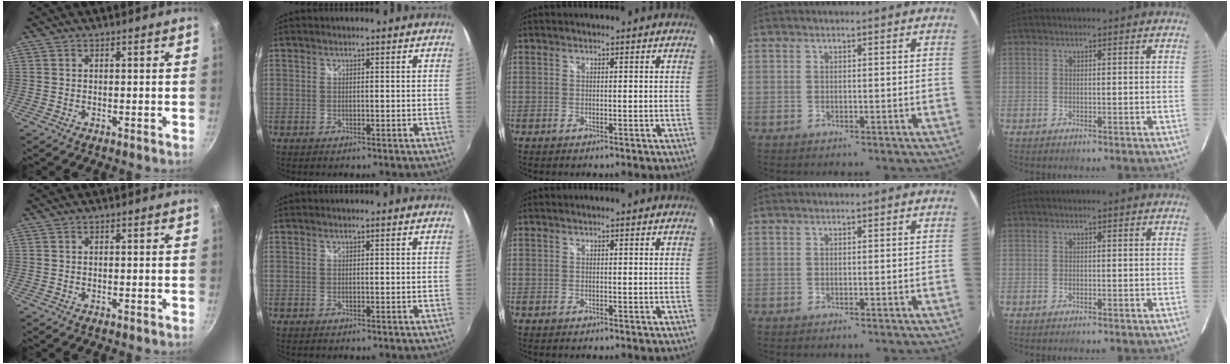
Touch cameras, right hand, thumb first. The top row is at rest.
{}